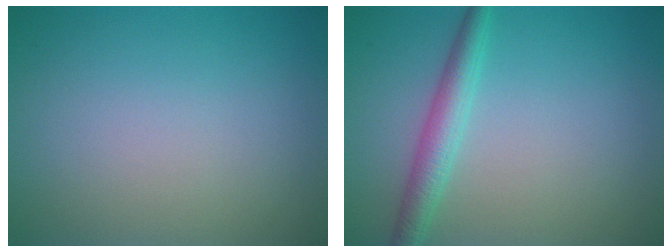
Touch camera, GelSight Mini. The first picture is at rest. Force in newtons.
{"total": 2.8, "press": 2.8, "slide": 0.0}